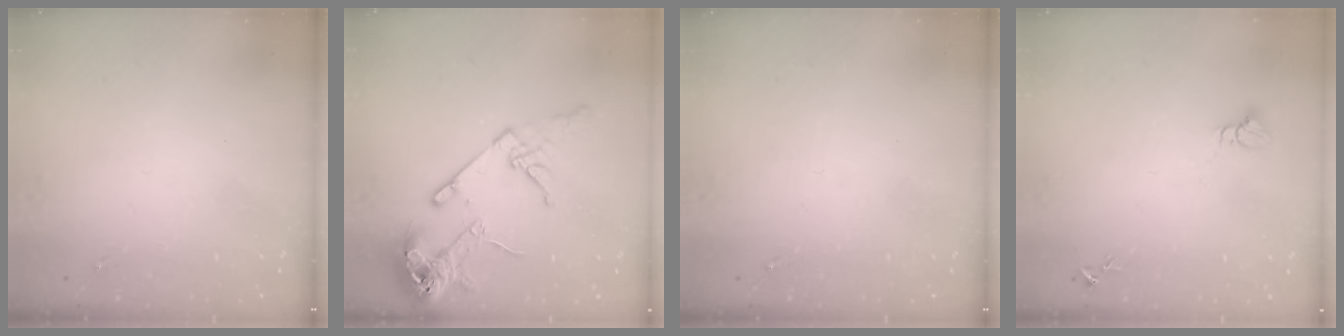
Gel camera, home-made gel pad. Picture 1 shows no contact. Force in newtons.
{"total": 17.0, "press": 16.9, "slide": 1.9}
{"total": 0.0}
{"total": 2.7, "press": 2.7, "slide": 0.1}